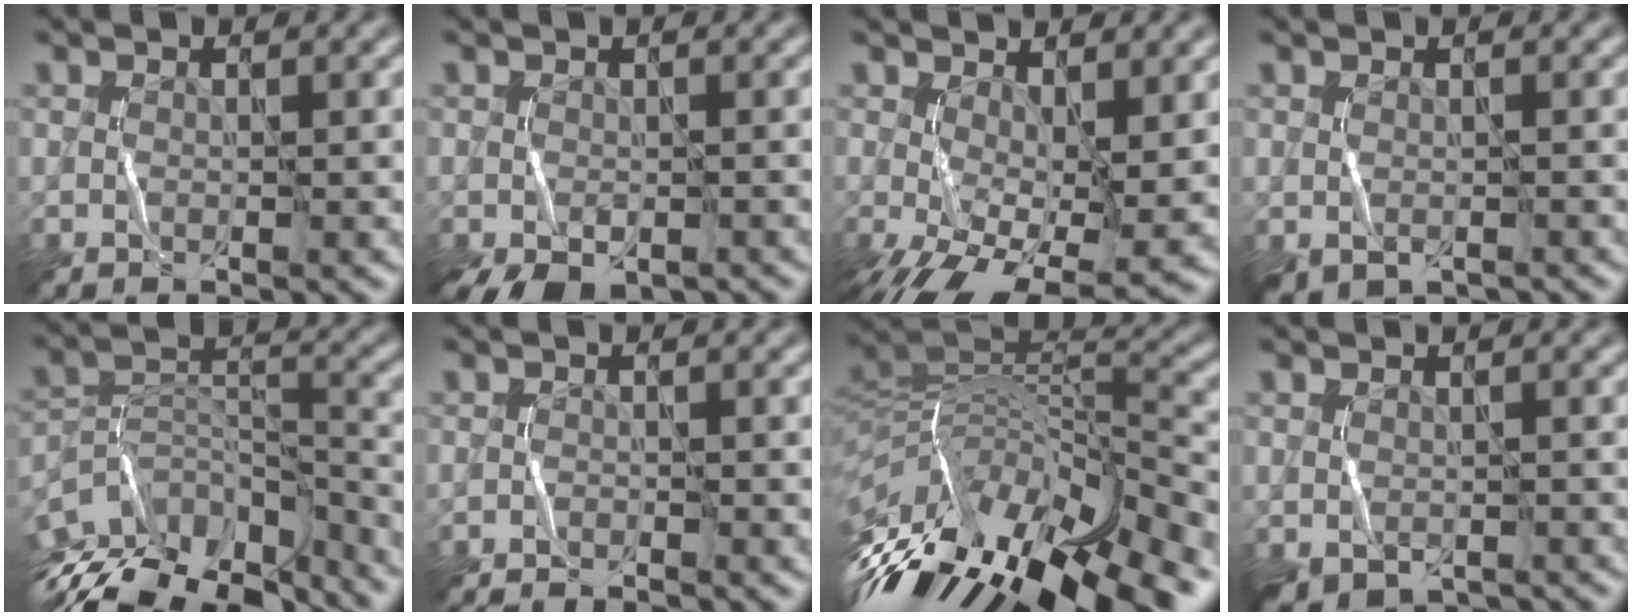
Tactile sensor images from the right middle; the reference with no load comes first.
{"total": 3.5, "force": [-2.2, 1.9, 2.0], "torque": [-0.035, -0.017, -0.032]}
{"total": 8.2, "force": [-2.2, 3.8, 6.9], "torque": [-0.136, -0.023, -0.026]}
{"total": 1.7, "force": [-0.9, 1.0, 1.0], "torque": [-0.025, -0.013, -0.009]}
{"total": 13.6, "force": [-10.9, 5.7, 5.8], "torque": [-0.110, 0.013, -0.161]}
{"total": 1.4, "force": [-1.4, 0.0, 0.4], "torque": [-0.009, -0.001, -0.026]}
{"total": 15.8, "force": [-8.8, 5.5, 11.9], "torque": [-0.232, 0.020, -0.160]}
{"total": 2.4, "force": [-1.4, 1.4, 1.4], "torque": [-0.029, -0.017, -0.017]}